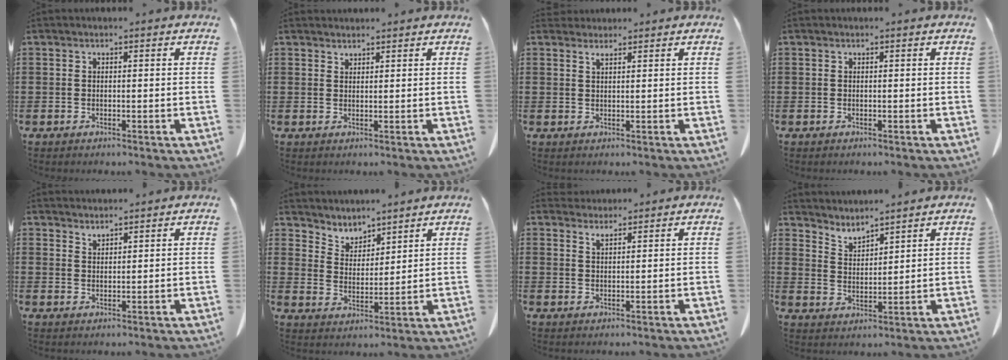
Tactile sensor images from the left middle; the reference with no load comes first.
{"total": 1.5, "force": [1.5, 0.3, 0.0], "torque": [-0.004, 0.001, 0.029]}
{"total": 1.4, "force": [1.3, 0.2, 0.5], "torque": [-0.013, 0.000, 0.025]}
{"total": 0.0}
{"total": 2.1, "force": [2.1, 0.1, -0.2], "torque": [-0.002, -0.002, 0.041]}
{"total": 4.1, "force": [4.0, 1.0, -0.5], "torque": [-0.011, -0.022, 0.070]}
{"total": 2.0, "force": [1.9, 0.4, 0.5], "torque": [-0.014, -0.001, 0.036]}
{"total": 3.6, "force": [3.6, 0.2, 0.0], "torque": [-0.013, -0.021, 0.065]}